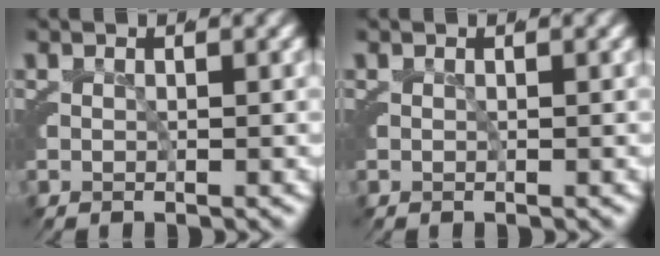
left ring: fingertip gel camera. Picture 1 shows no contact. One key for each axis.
{"total": 0.0}